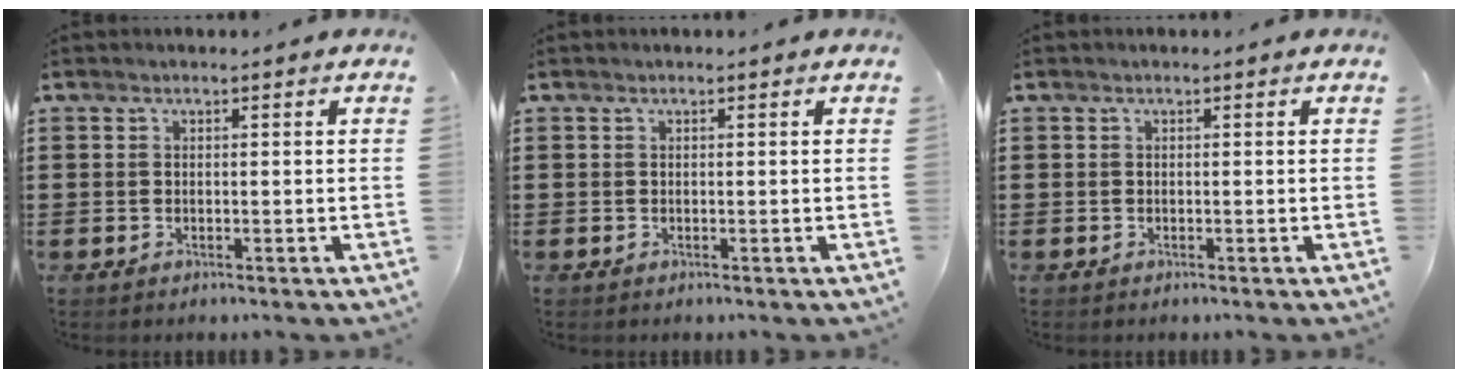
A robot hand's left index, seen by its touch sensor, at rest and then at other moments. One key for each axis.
{"total": 0.0}
{"total": 0.0}